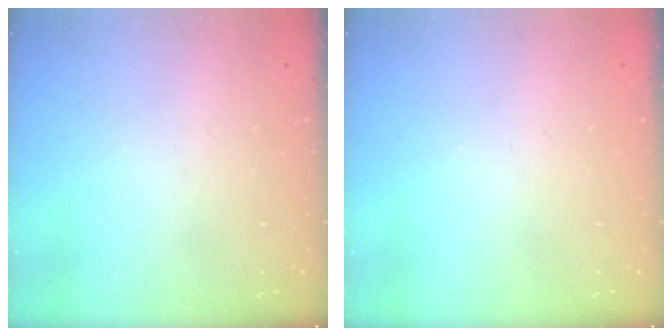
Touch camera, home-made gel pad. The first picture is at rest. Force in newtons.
{"total": 0.0}